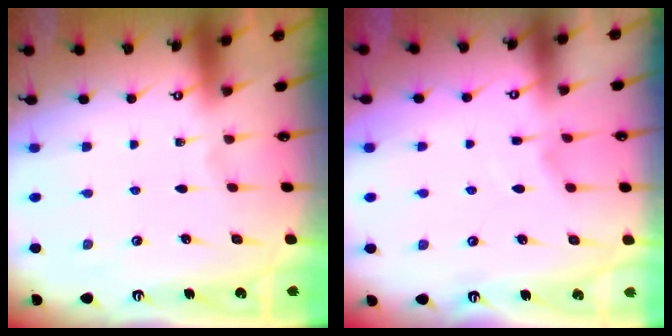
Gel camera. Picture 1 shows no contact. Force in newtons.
{"total": 2.8, "press": 2.8, "slide": 0.5}